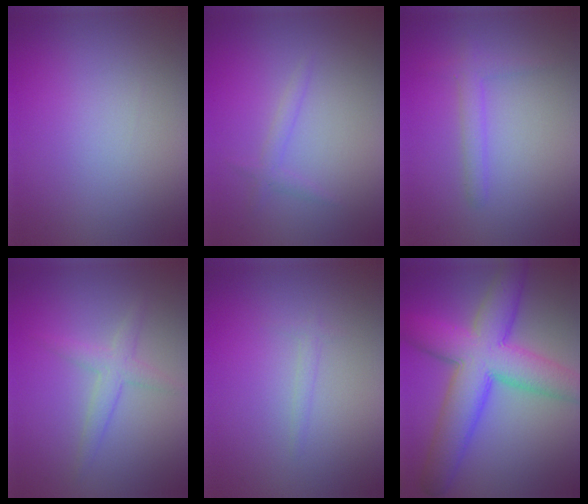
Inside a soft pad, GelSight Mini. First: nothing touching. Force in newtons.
{"total": 1.1, "press": 1.1, "slide": 0.2}
{"total": 1.7, "press": 1.7, "slide": 0.1}
{"total": 2.2, "press": 2.2, "slide": 0.1}
{"total": 1.0, "press": 1.0, "slide": 0.1}
{"total": 10.2, "press": 10.2, "slide": 0.3}